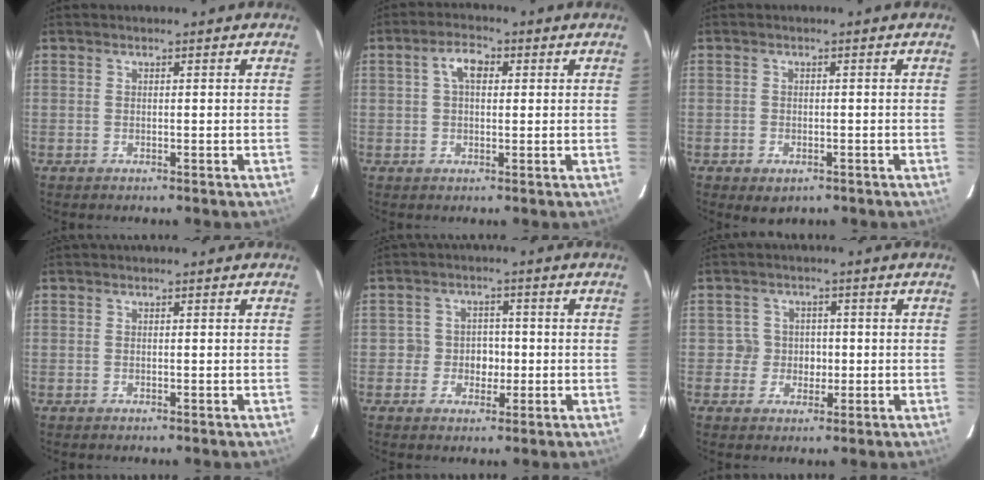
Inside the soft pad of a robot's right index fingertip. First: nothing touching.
{"total": 4.3, "force": [1.1, 2.4, 3.4], "torque": [-0.063, 0.016, 0.020]}
{"total": 3.1, "force": [-1.6, 2.3, 1.5], "torque": [-0.030, -0.007, -0.017]}
{"total": 0.0}
{"total": 3.9, "force": [-1.0, 3.7, 0.8], "torque": [-0.008, 0.017, -0.018]}
{"total": 3.6, "force": [-0.4, 3.6, 0.0], "torque": [0.010, 0.018, -0.006]}